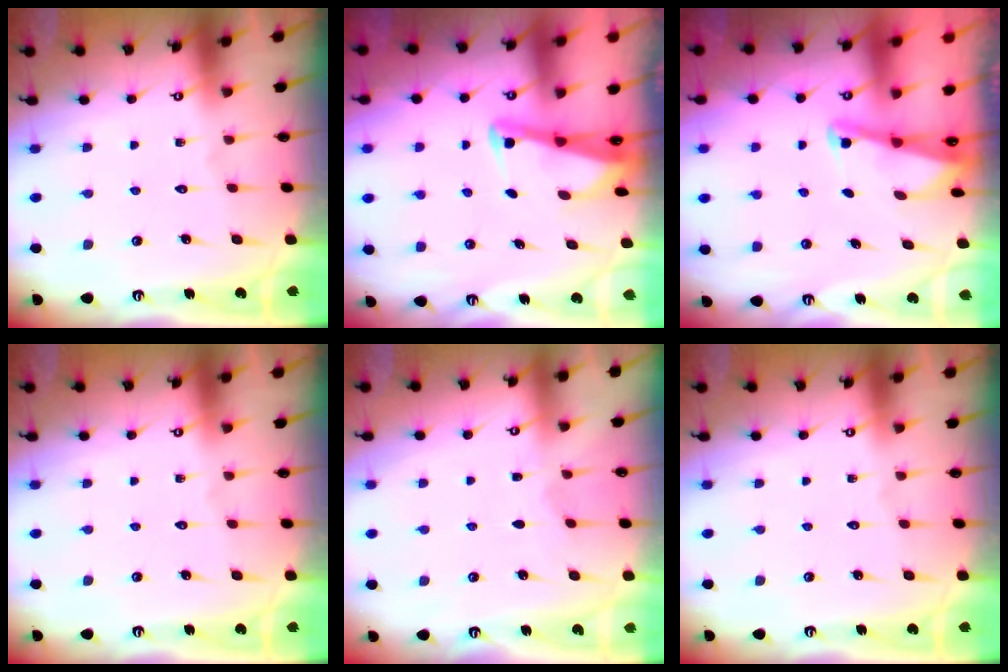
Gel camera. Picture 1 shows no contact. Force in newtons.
{"total": 2.6, "press": 2.6, "slide": 0.2}
{"total": 2.0, "press": 2.0, "slide": 0.2}
{"total": 0.0}
{"total": 2.8, "press": 2.8, "slide": 0.3}
{"total": 0.0}